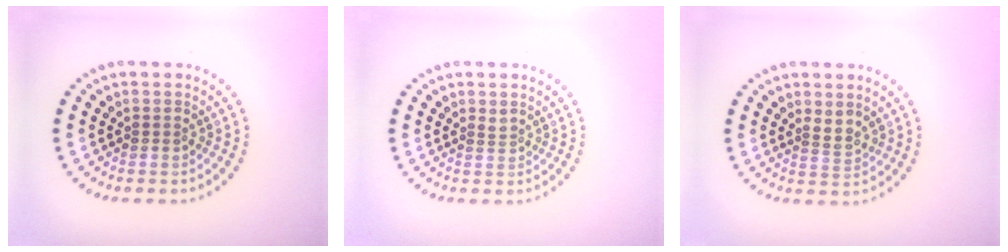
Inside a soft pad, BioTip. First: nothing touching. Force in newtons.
{"total": 0.9, "press": 0.6, "slide": 0.7}
{"total": 1.6, "press": 1.2, "slide": 1.1}